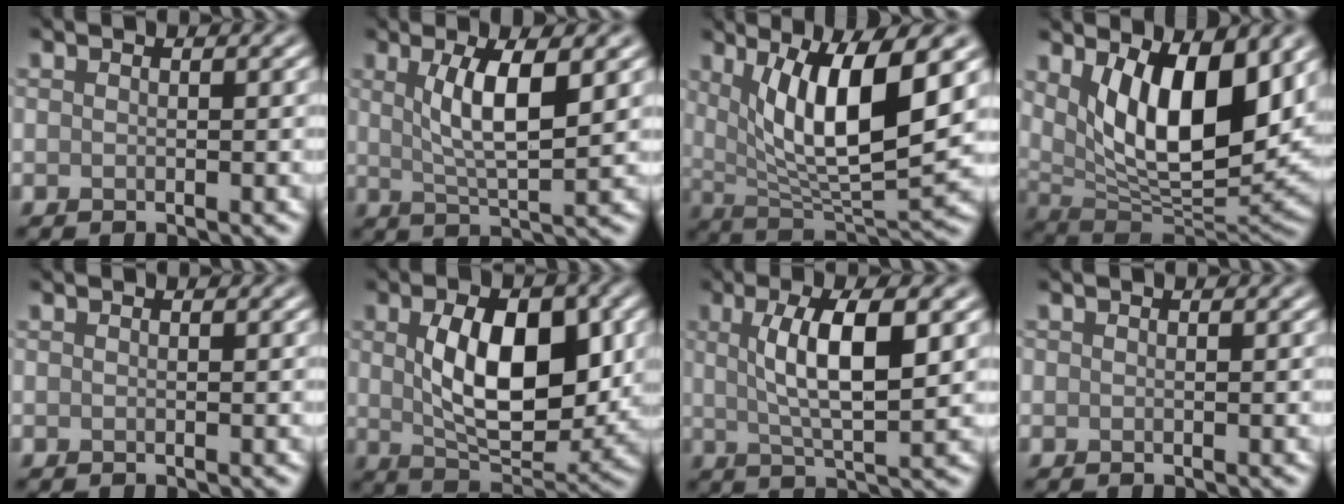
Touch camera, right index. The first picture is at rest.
{"total": 5.3, "force": [1.6, 1.3, 4.8], "torque": [-0.090, -0.005, 0.031]}
{"total": 8.6, "force": [2.9, 2.4, 7.8], "torque": [-0.133, -0.022, 0.060]}
{"total": 10.1, "force": [3.3, 4.5, 8.4], "torque": [-0.136, -0.029, 0.065]}
{"total": 0.0}
{"total": 9.0, "force": [1.1, 4.7, 7.6], "torque": [-0.133, -0.007, 0.027]}
{"total": 6.8, "force": [1.5, 1.7, 6.4], "torque": [-0.108, 0.004, 0.028]}
{"total": 0.0}